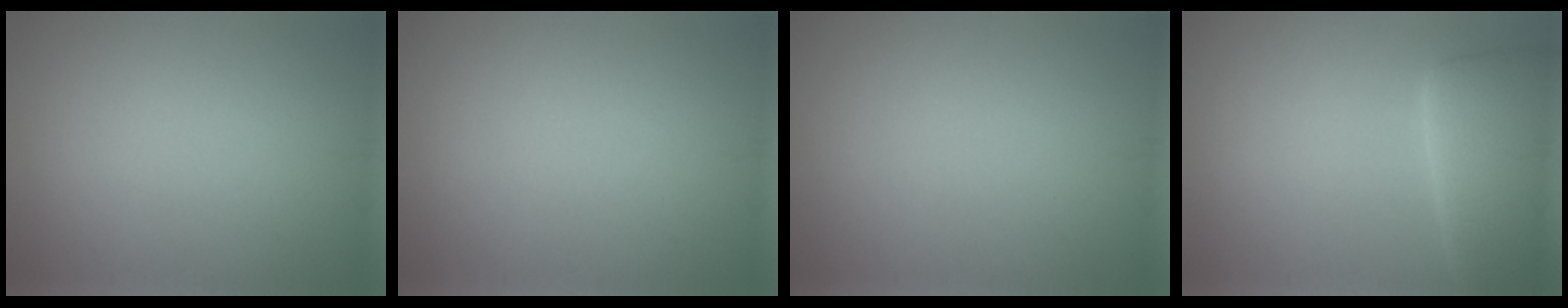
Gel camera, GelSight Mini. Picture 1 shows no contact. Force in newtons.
{"total": 0.0}
{"total": 0.0}
{"total": 6.4, "press": 6.3, "slide": 0.8}